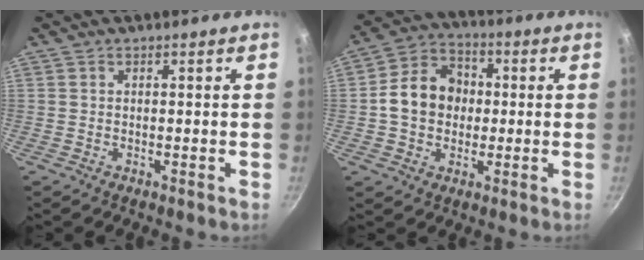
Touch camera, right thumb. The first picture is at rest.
{"total": 12.0, "force": [0.1, 9.8, 6.9], "torque": [-0.087, 0.023, -0.014]}